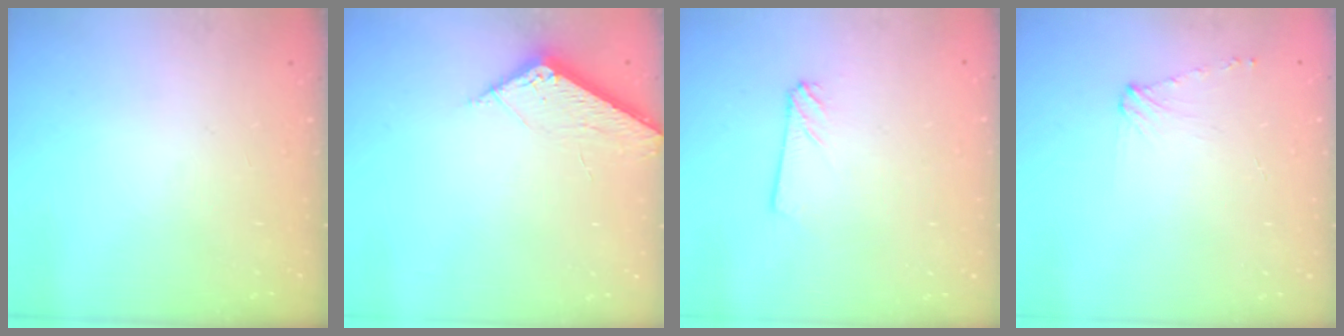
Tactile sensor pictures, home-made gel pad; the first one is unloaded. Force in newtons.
{"total": 5.8, "press": 5.8, "slide": 0.6}
{"total": 2.4, "press": 2.4, "slide": 0.3}
{"total": 4.3, "press": 4.2, "slide": 0.6}